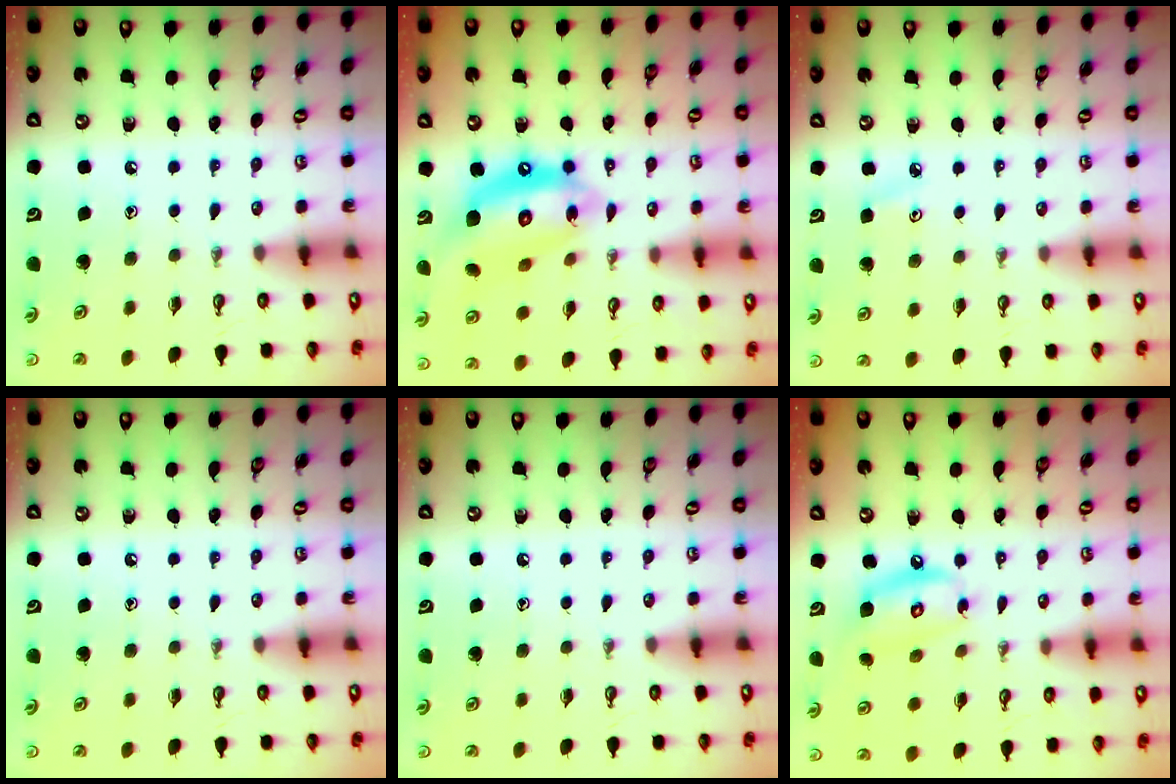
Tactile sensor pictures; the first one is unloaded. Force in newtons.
{"total": 15.0, "press": 14.9, "slide": 1.6}
{"total": 3.2, "press": 3.2, "slide": 0.3}
{"total": 0.0}
{"total": 0.0}
{"total": 11.5, "press": 11.5, "slide": 1.0}